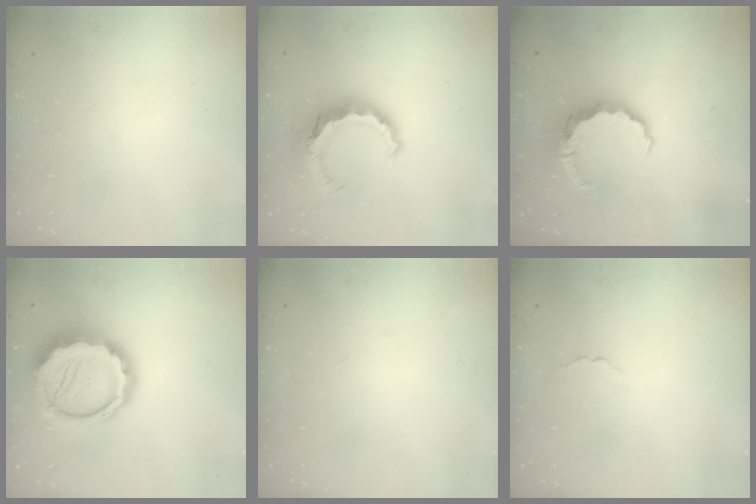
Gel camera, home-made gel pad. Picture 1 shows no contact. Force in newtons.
{"total": 8.5, "press": 8.4, "slide": 1.0}
{"total": 8.0, "press": 8.0, "slide": 1.0}
{"total": 16.7, "press": 16.4, "slide": 3.5}
{"total": 0.0}
{"total": 1.7, "press": 1.6, "slide": 0.5}